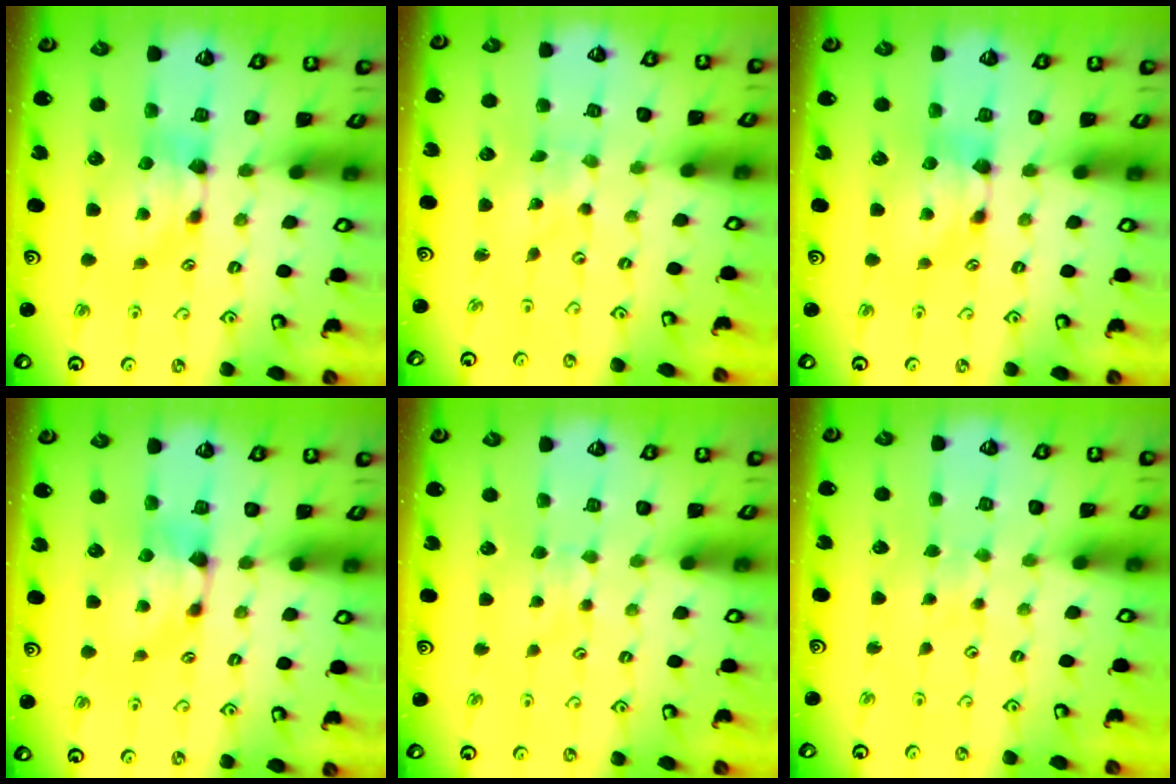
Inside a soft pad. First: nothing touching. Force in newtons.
{"total": 6.0, "press": 6.0, "slide": 0.4}
{"total": 0.0}
{"total": 0.8, "press": 0.3, "slide": 0.7}
{"total": 2.8, "press": 2.8, "slide": 0.4}
{"total": 4.6, "press": 4.6, "slide": 0.2}